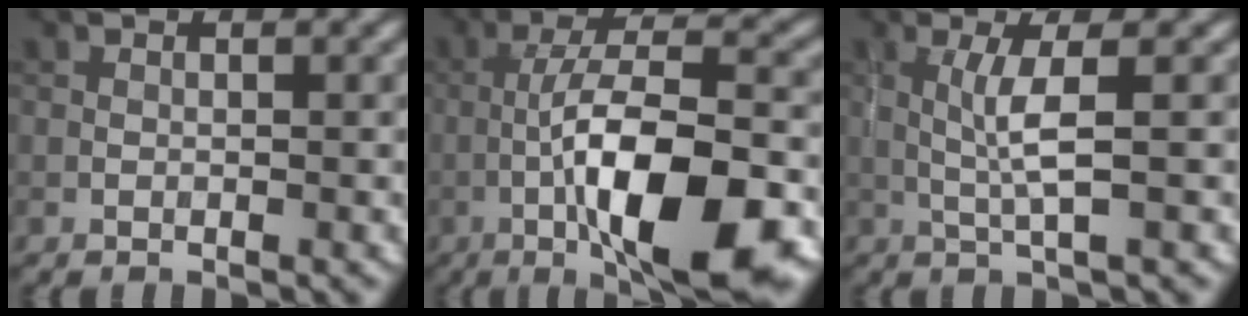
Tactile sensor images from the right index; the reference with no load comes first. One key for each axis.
{"total": 12.0, "fx": -4.7, "fy": 3.2, "fz": 10.6, "tx": -0.177, "ty": 0.006, "tz": -0.079}
{"total": 2.9, "fx": 0.2, "fy": 0.1, "fz": 2.8, "tx": -0.064, "ty": 0.002, "tz": 0.006}